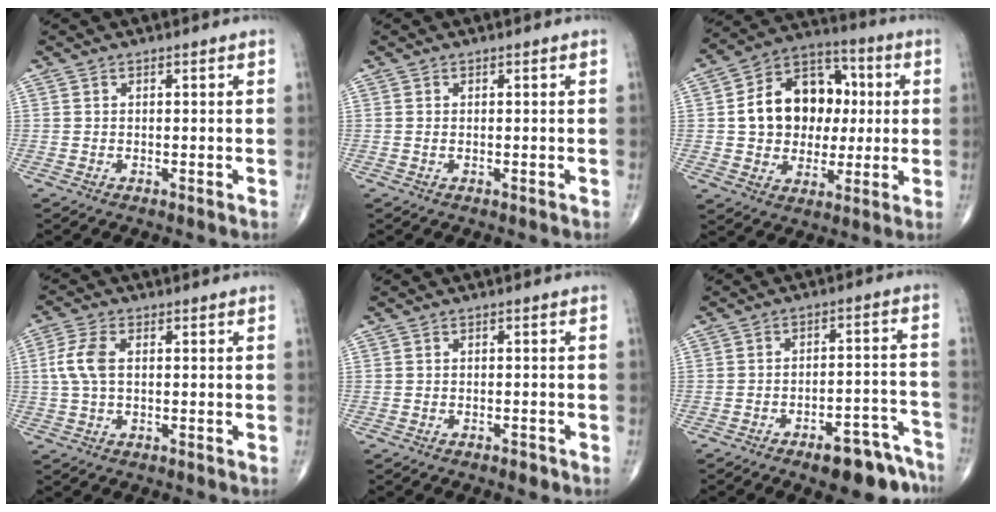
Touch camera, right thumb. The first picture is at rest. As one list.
[{"total": 0.0}, {"total": 17.3, "force": [1.6, 13.4, 10.9], "torque": [-0.130, 0.026, 0.026]}, {"total": 5.7, "force": [0.6, 3.1, 4.8], "torque": [-0.118, 0.012, 0.006]}, {"total": 1.3, "force": [-0.9, 0.6, 0.6], "torque": [-0.008, 0.002, -0.014]}, {"total": 11.5, "force": [-8.7, 4.1, 6.2], "torque": [-0.054, 0.082, -0.123]}]